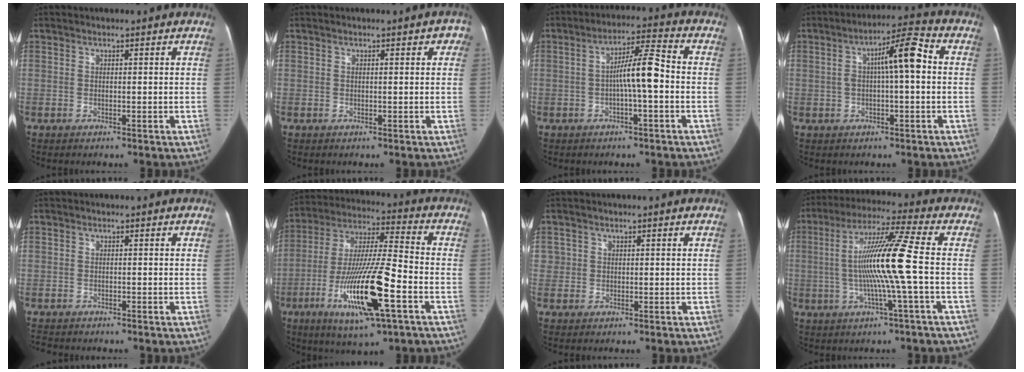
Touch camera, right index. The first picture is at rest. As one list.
[{"total": 2.1, "force": [0.7, 0.8, 1.8], "torque": [-0.012, 0.015, 0.006]}, {"total": 7.2, "force": [-1.0, 0.5, 7.1], "torque": [-0.122, 0.021, -0.020]}, {"total": 8.2, "force": [0.8, 1.4, 8.0], "torque": [-0.130, 0.035, 0.013]}, {"total": 1.2, "force": [-1.1, 0.5, -0.3], "torque": [0.001, -0.003, -0.016]}, {"total": 18.7, "force": [-6.8, 2.1, 17.3], "torque": [-0.345, -0.021, -0.117]}, {"total": 1.3, "force": [0.5, 1.2, 0.0], "torque": [0.018, 0.008, 0.006]}, {"total": 12.4, "force": [-1.0, -1.5, 12.2], "torque": [-0.230, 0.005, -0.024]}]